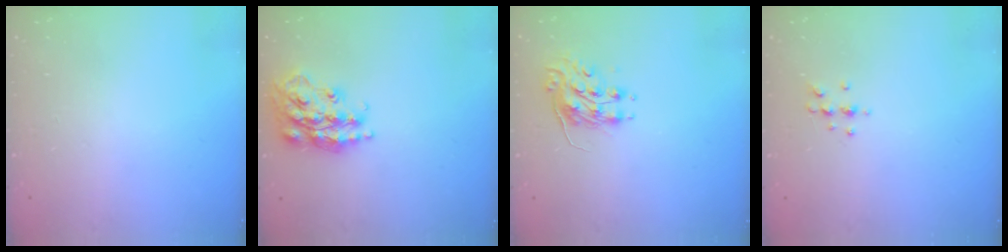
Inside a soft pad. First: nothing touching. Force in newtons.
{"total": 19.2, "press": 19.2, "slide": 1.3}
{"total": 8.2, "press": 8.2, "slide": 0.1}
{"total": 5.6, "press": 5.4, "slide": 1.5}